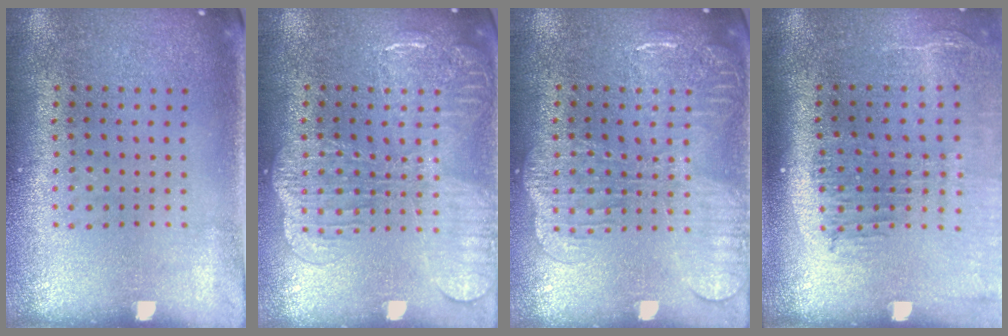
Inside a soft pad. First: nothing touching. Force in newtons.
{"total": 2.2, "press": 2.1, "slide": 0.4}
{"total": 1.9, "press": 1.8, "slide": 0.5}
{"total": 2.3, "press": 1.9, "slide": 1.3}